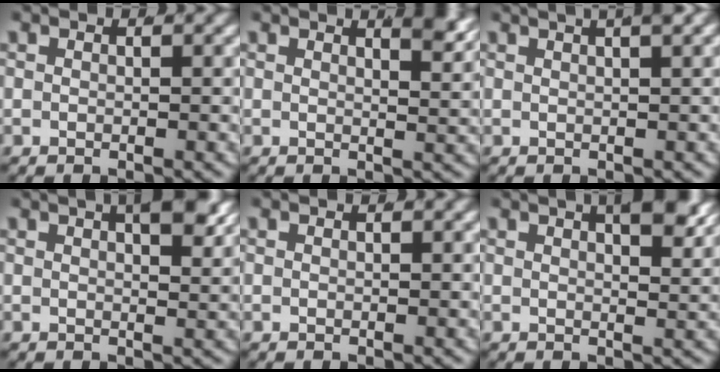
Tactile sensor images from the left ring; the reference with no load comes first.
{"total": 3.3, "force": [2.4, 0.3, 2.3], "torque": [-0.022, -0.008, 0.039]}
{"total": 4.8, "force": [2.9, 1.1, 3.6], "torque": [-0.032, 0.024, 0.038]}
{"total": 4.4, "force": [2.3, 1.1, 3.6], "torque": [-0.040, 0.004, 0.033]}
{"total": 0.0}
{"total": 4.4, "force": [2.5, 0.8, 3.5], "torque": [-0.040, 0.000, 0.040]}